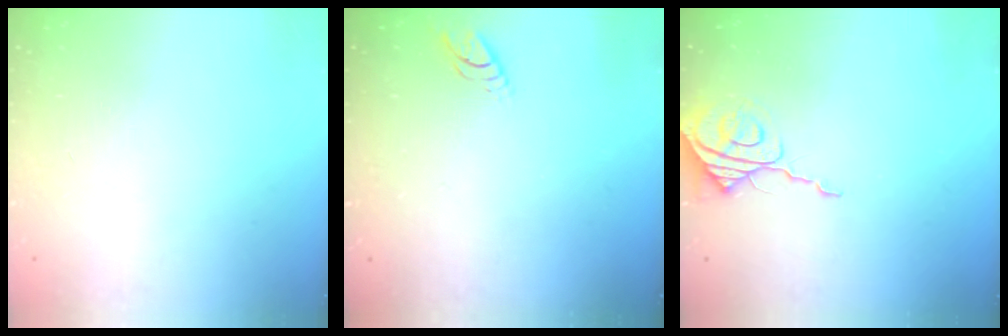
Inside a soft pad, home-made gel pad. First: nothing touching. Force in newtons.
{"total": 4.0, "press": 4.0, "slide": 0.2}
{"total": 9.1, "press": 9.0, "slide": 1.0}